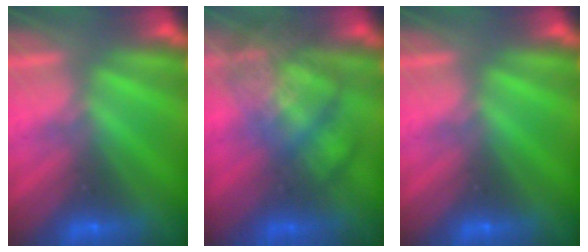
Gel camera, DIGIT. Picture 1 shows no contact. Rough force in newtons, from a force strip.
{"total": 4.4}
{"total": 0.0}